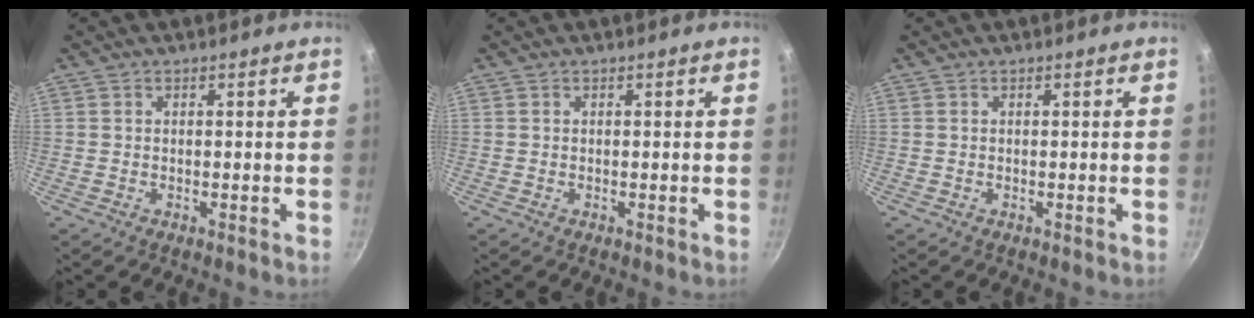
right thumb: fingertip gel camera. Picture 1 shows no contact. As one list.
[{"total": 0.0}, {"total": 0.0}]